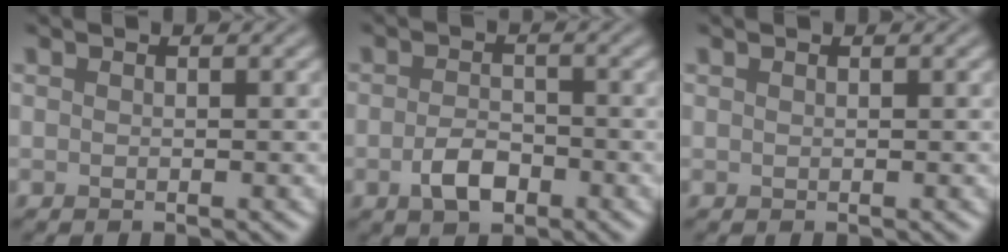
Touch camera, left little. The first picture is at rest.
{"total": 3.0, "force": [-1.4, 1.6, 2.1], "torque": [-0.040, 0.001, -0.029]}
{"total": 0.0}